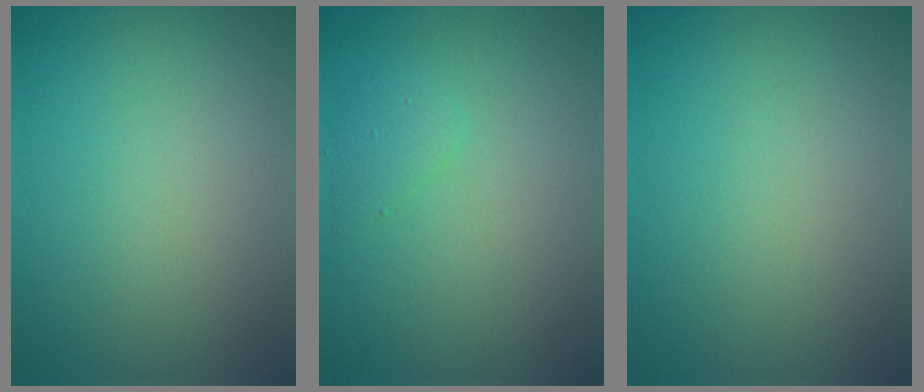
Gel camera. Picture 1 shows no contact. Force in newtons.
{"total": 1.0, "press": 1.0, "slide": 0.1}
{"total": 0.0}